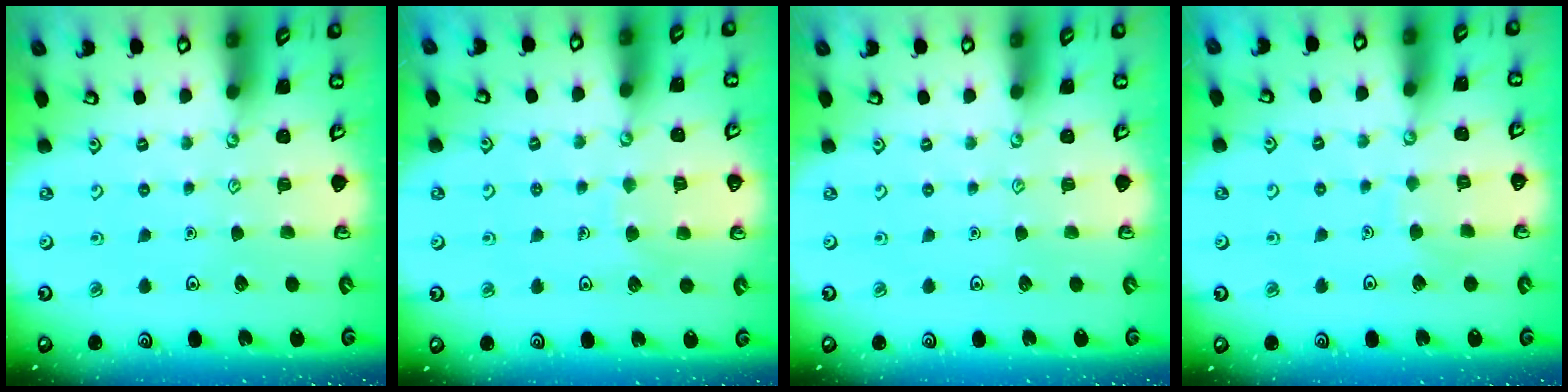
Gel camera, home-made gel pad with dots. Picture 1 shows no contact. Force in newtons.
{"total": 5.5, "press": 5.5, "slide": 0.5}
{"total": 0.0}
{"total": 4.6, "press": 4.6, "slide": 0.3}